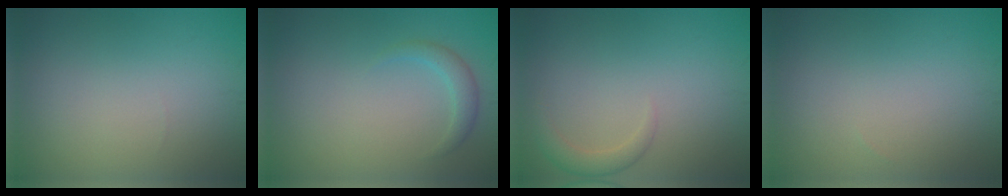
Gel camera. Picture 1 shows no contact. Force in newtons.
{"total": 1.5, "press": 1.5, "slide": 0.1}
{"total": 1.7, "press": 1.7, "slide": 0.1}
{"total": 0.0}